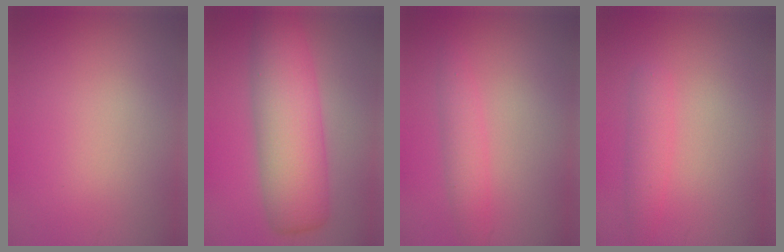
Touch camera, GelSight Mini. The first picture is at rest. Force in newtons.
{"total": 8.5, "press": 8.5, "slide": 0.2}
{"total": 2.3, "press": 2.3, "slide": 0.1}
{"total": 2.2, "press": 2.2, "slide": 0.1}